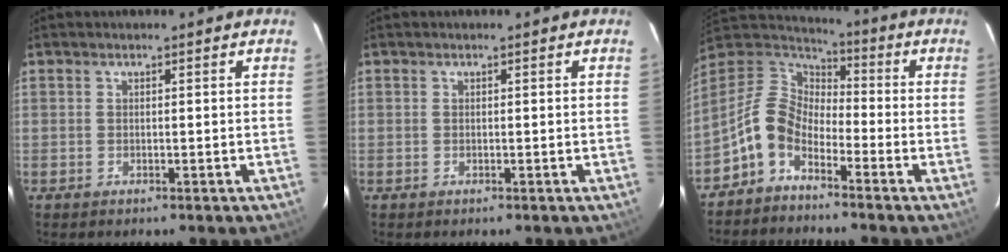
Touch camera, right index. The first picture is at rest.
{"total": 0.0}
{"total": 9.7, "force": [-5.4, 5.8, 5.6], "torque": [-0.118, 0.022, -0.123]}